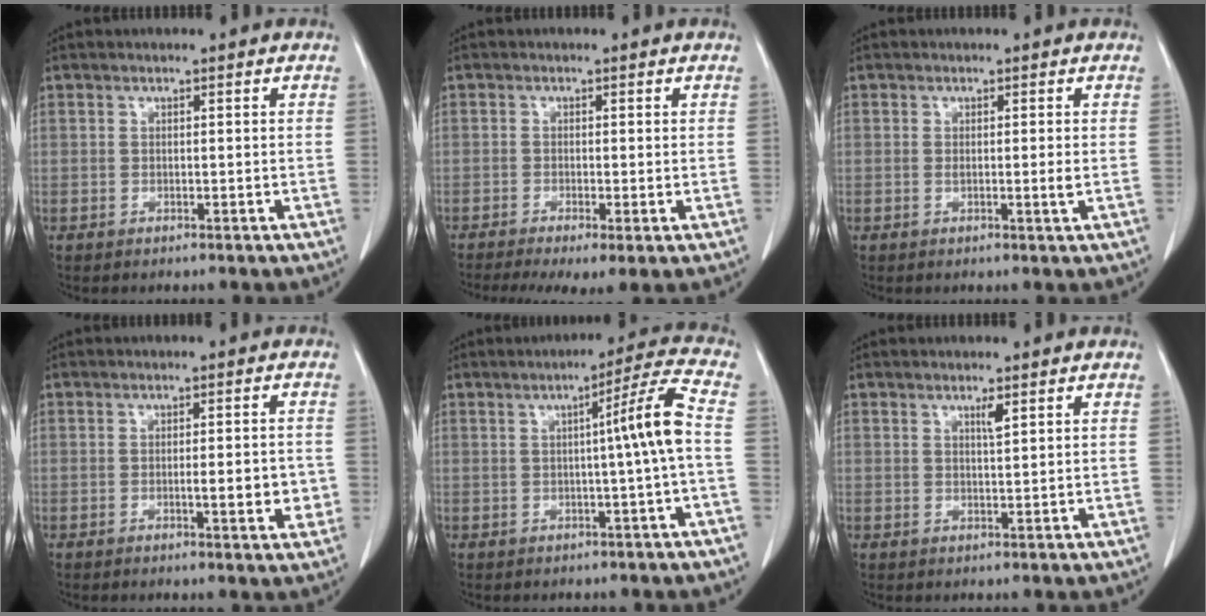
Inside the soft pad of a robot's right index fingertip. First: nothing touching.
{"total": 6.7, "force": [-4.1, 1.6, 5.1], "torque": [-0.081, -0.017, -0.069]}
{"total": 1.7, "force": [-0.1, -0.1, 1.7], "torque": [-0.026, -0.004, -0.003]}
{"total": 4.7, "force": [-1.0, 1.0, 4.5], "torque": [-0.060, -0.002, -0.011]}
{"total": 7.1, "force": [-0.2, -1.5, 6.9], "torque": [-0.099, 0.011, -0.003]}
{"total": 1.5, "force": [0.9, 0.0, 1.3], "torque": [-0.023, -0.004, 0.015]}